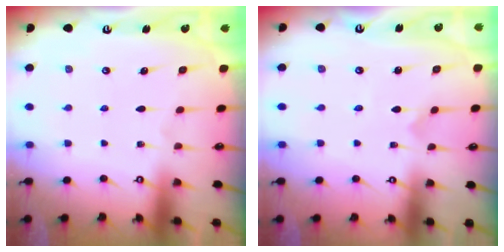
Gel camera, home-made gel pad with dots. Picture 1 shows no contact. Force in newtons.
{"total": 0.0}